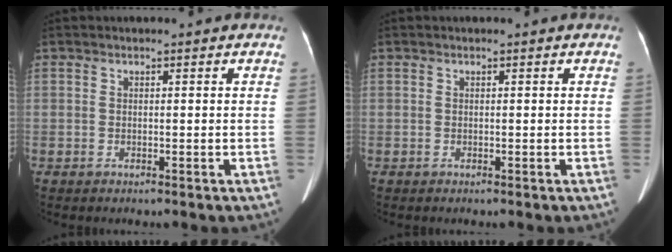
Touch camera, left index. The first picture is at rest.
{"total": 0.0}